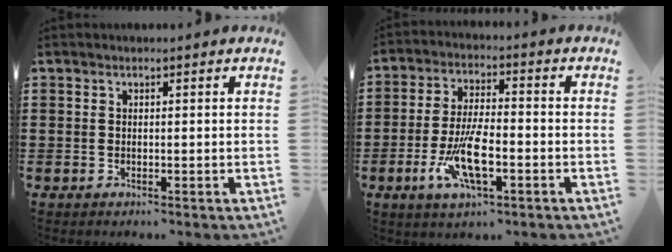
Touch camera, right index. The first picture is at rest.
{"total": 9.4, "force": [-3.2, 3.0, 8.3], "torque": [-0.177, -0.015, -0.059]}